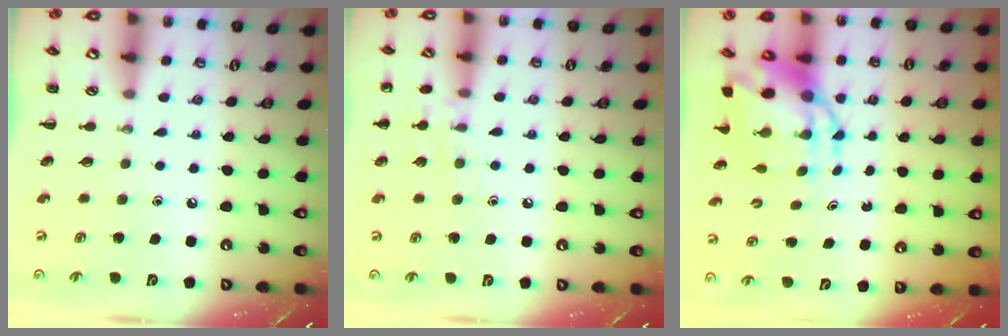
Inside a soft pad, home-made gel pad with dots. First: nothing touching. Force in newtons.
{"total": 7.6, "press": 7.4, "slide": 1.7}
{"total": 7.8, "press": 7.5, "slide": 2.0}